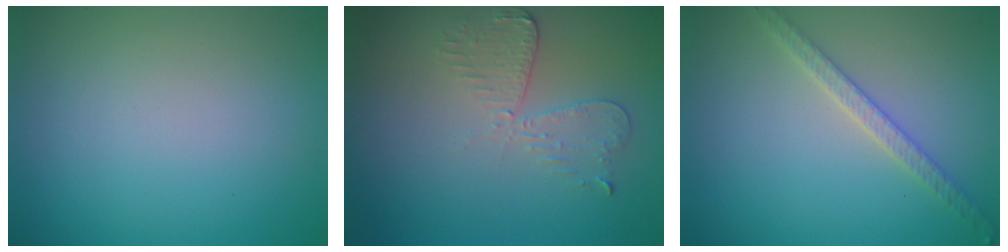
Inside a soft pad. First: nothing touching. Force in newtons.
{"total": 3.0, "press": 2.6, "slide": 1.5}
{"total": 2.5, "press": 2.4, "slide": 0.4}